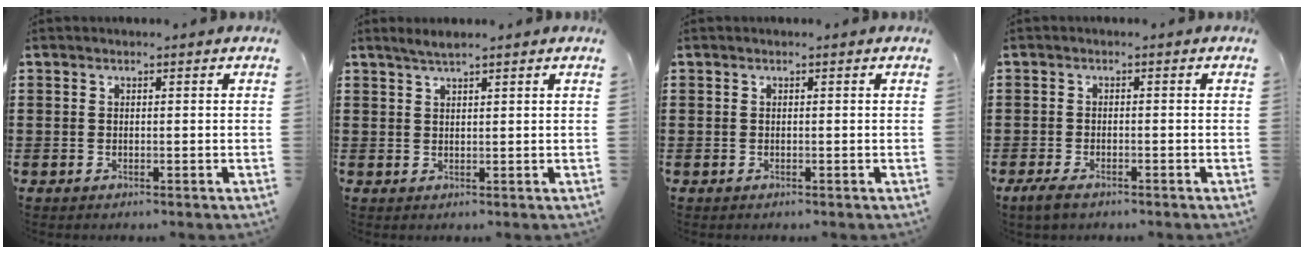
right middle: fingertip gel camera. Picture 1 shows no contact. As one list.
[{"total": 1.5, "force": [1.3, 0.0, 0.8], "torque": [-0.019, 0.001, 0.023]}, {"total": 0.0}, {"total": 1.9, "force": [-1.3, 0.6, 1.3], "torque": [-0.033, -0.002, -0.027]}]